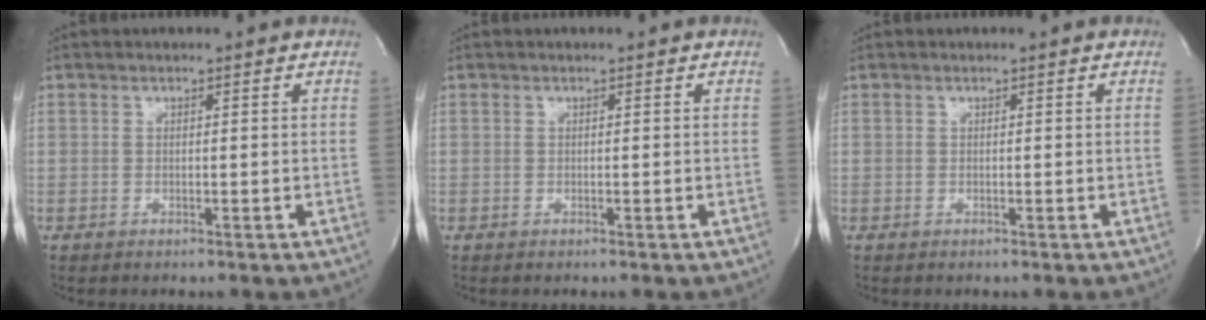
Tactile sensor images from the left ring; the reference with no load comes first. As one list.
[{"total": 0.0}, {"total": 0.0}]